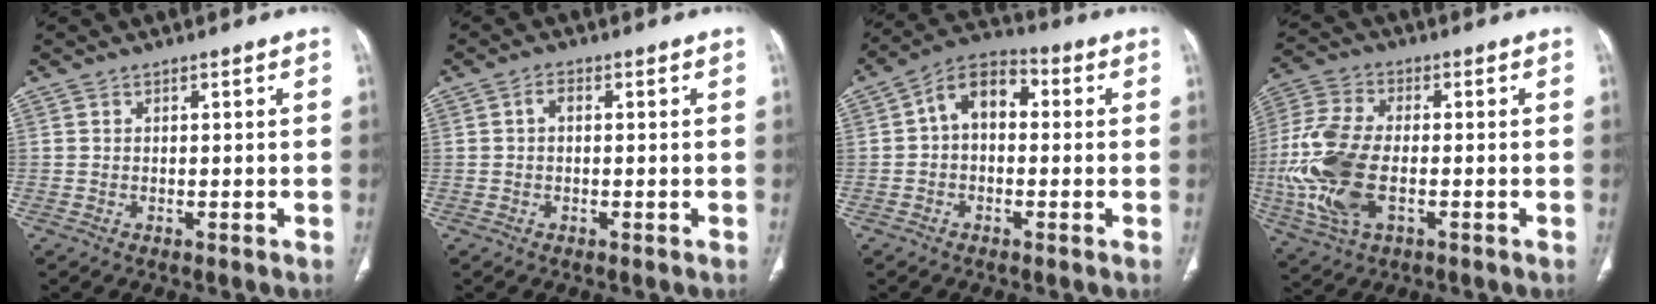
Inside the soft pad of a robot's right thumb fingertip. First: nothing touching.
{"total": 2.7, "force": [0.1, 1.6, 2.1], "torque": [-0.035, 0.011, -0.003]}
{"total": 8.9, "force": [0.6, 5.9, 6.6], "torque": [-0.090, 0.028, -0.005]}
{"total": 15.8, "force": [-2.7, 8.5, 13.1], "torque": [-0.302, 0.003, -0.048]}